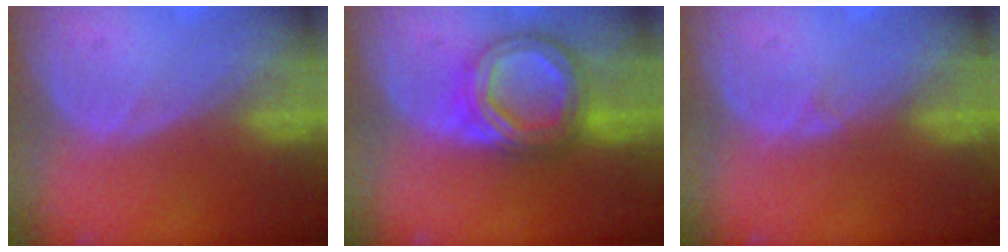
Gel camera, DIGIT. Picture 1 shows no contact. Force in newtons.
{"total": 8.6, "press": 8.6, "slide": 0.7}
{"total": 0.6, "press": 0.6, "slide": 0.1}